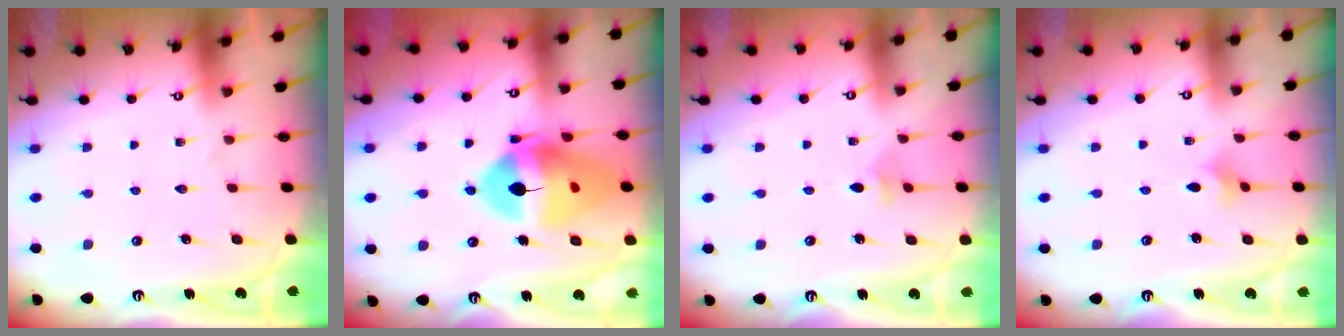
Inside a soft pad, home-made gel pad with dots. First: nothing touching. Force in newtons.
{"total": 18.3, "press": 18.2, "slide": 2.2}
{"total": 3.6, "press": 3.5, "slide": 0.8}
{"total": 2.0, "press": 2.0, "slide": 0.4}